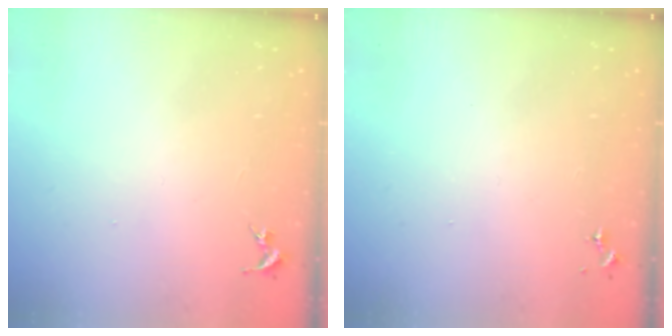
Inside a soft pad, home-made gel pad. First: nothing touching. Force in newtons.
{"total": 0.0}